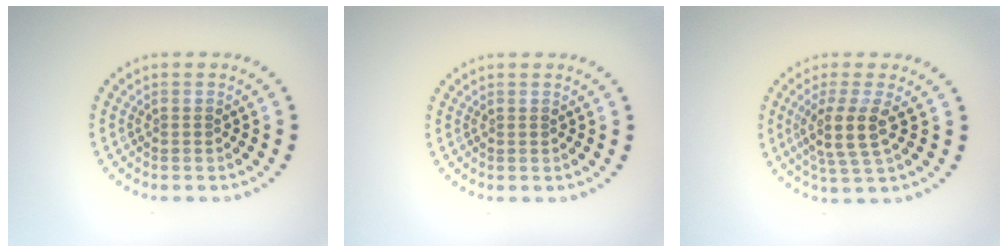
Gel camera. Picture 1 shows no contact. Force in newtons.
{"total": 0.0}
{"total": 3.5, "press": 2.8, "slide": 2.0}